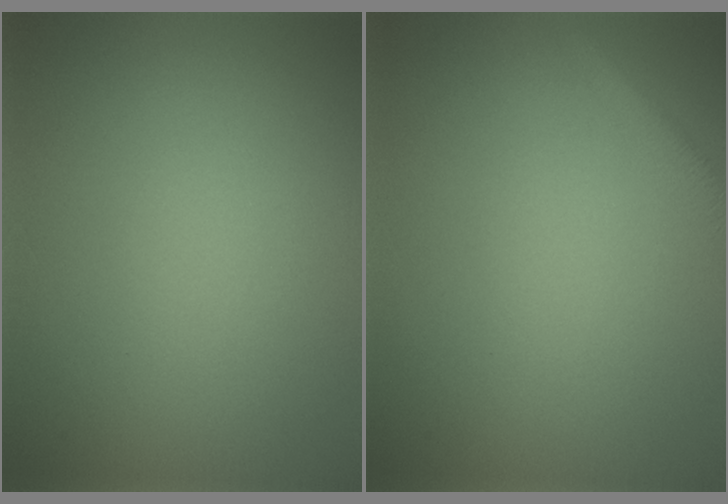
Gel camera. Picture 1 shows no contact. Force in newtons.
{"total": 1.8, "press": 1.8, "slide": 0.1}